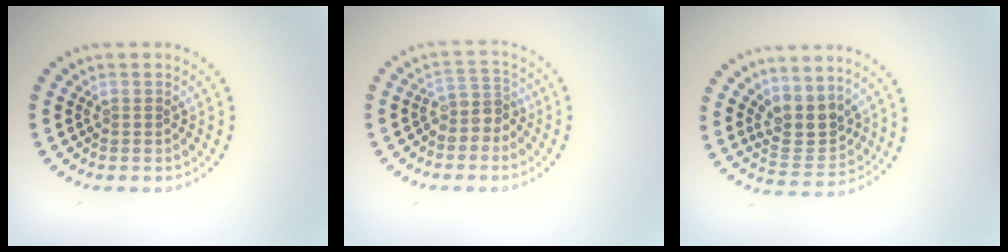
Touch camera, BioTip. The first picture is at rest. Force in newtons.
{"total": 2.5, "press": 2.0, "slide": 1.5}
{"total": 3.5, "press": 3.1, "slide": 1.7}